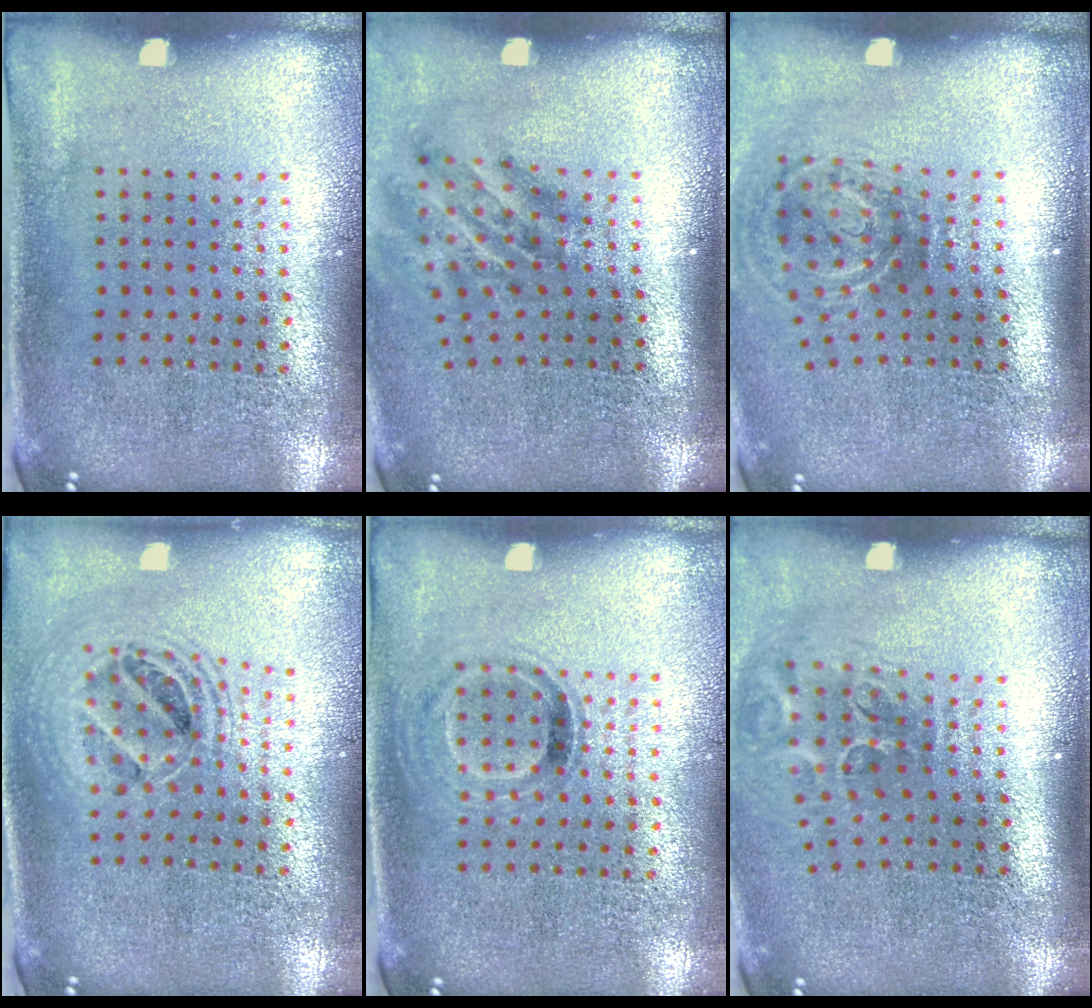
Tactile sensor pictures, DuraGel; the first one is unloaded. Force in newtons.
{"total": 1.9, "press": 1.1, "slide": 1.5}
{"total": 2.0, "press": 1.2, "slide": 1.6}
{"total": 1.9, "press": 1.6, "slide": 1.1}
{"total": 0.8, "press": 0.7, "slide": 0.4}
{"total": 2.0, "press": 1.2, "slide": 1.6}